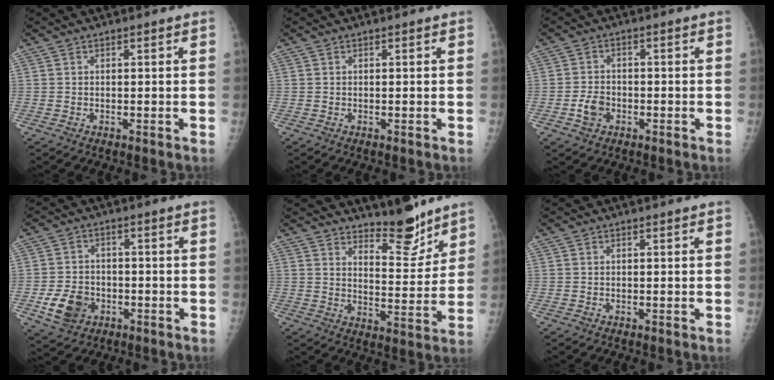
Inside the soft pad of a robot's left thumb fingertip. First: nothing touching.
{"total": 0.0}
{"total": 3.8, "force": [-1.4, 2.8, 2.1], "torque": [-0.033, 0.010, -0.026]}
{"total": 7.4, "force": [-2.6, 5.7, 3.8], "torque": [-0.058, 0.010, -0.042]}
{"total": 9.3, "force": [7.9, 2.7, 4.0], "torque": [-0.032, -0.072, 0.129]}
{"total": 0.0}